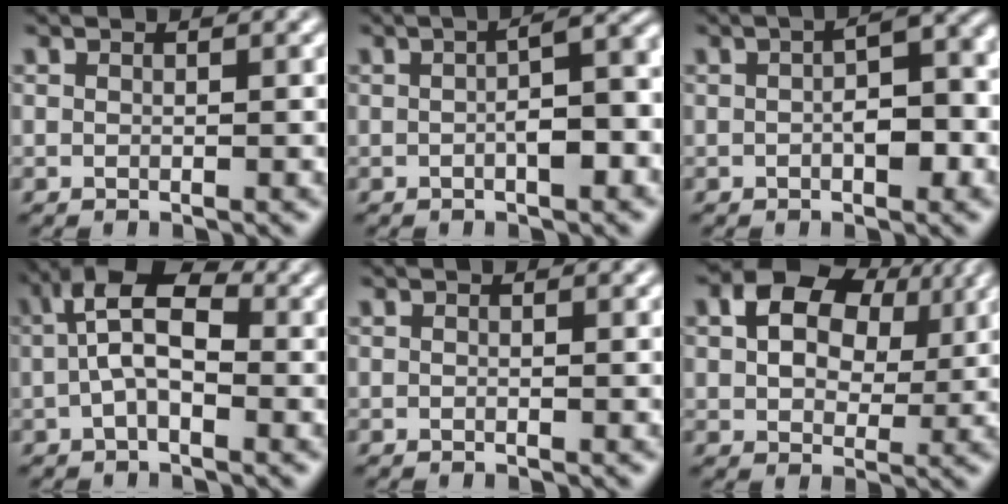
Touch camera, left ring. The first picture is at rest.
{"total": 5.6, "force": [-0.3, 1.6, 5.3], "torque": [-0.062, 0.021, -0.004]}
{"total": 4.6, "force": [-0.4, 1.8, 4.2], "torque": [-0.061, 0.016, -0.004]}
{"total": 6.1, "force": [0.4, 3.3, 5.2], "torque": [-0.101, 0.026, -0.001]}
{"total": 0.0}
{"total": 8.5, "force": [3.1, 5.7, 5.5], "torque": [-0.109, 0.031, 0.047]}